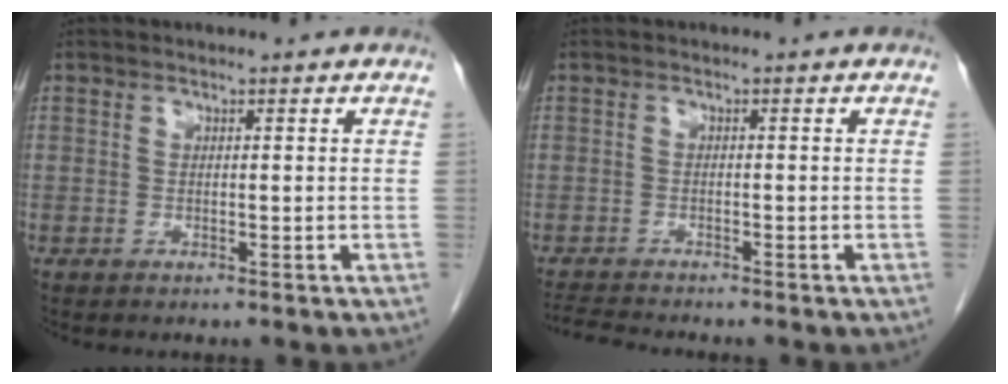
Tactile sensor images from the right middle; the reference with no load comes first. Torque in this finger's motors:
{"motor_torque": [-0.24, -0.09, -0.04, -0.01]}